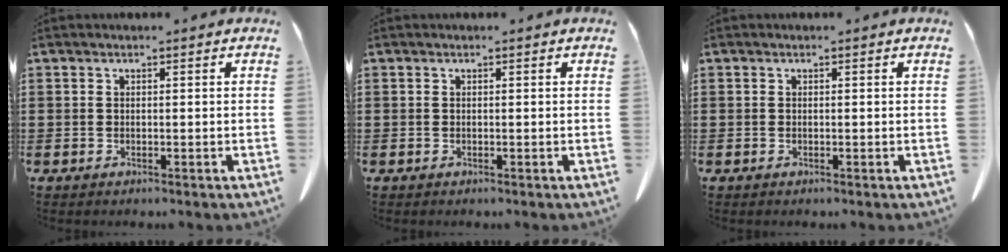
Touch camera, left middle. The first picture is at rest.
{"total": 0.0}
{"total": 0.0}